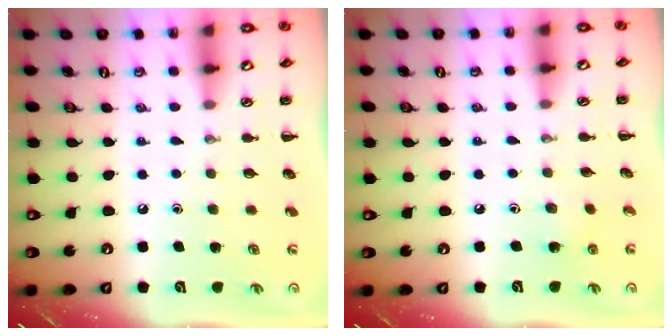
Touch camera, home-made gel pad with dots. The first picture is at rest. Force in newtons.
{"total": 1.5, "press": 1.4, "slide": 0.5}